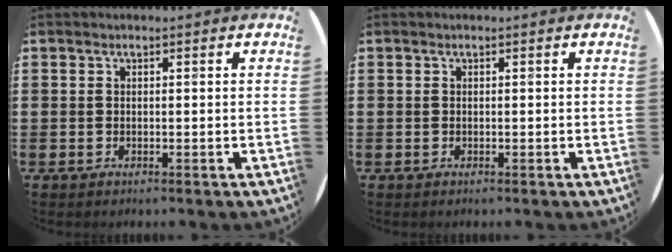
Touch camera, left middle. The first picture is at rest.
{"total": 0.0}